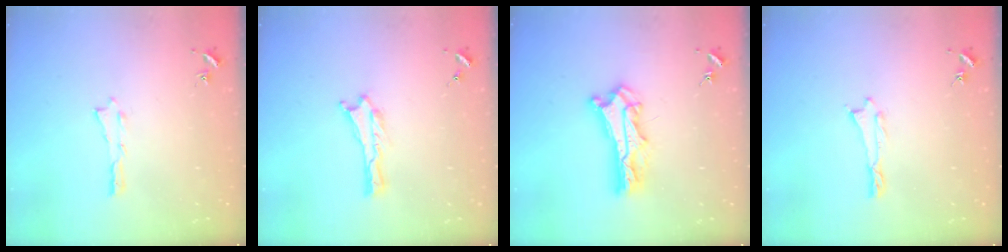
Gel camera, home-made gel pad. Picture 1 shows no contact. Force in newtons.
{"total": 0.0}
{"total": 7.4, "press": 7.3, "slide": 0.6}
{"total": 0.0}